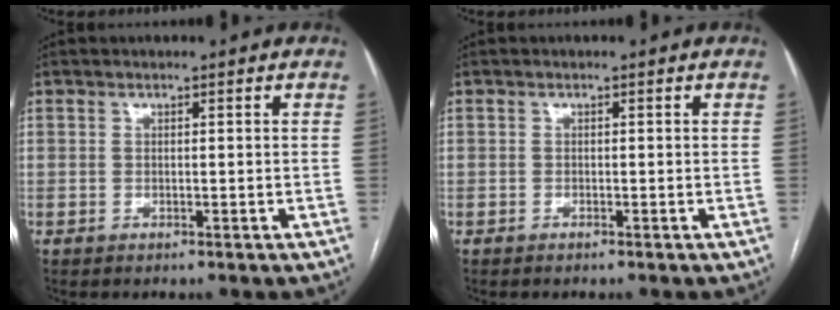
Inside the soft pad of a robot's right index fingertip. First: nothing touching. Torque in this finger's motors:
{"motor_torque": [-0.02, 0.04, 0.03, 0.01]}